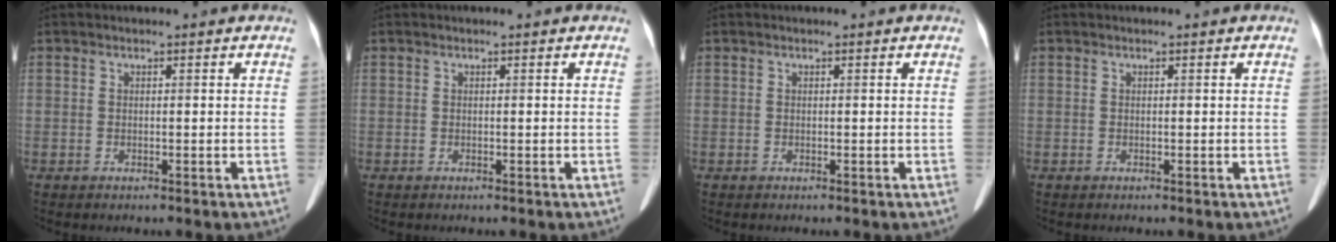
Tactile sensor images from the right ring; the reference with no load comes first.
{"total": 0.0}
{"total": 0.0}
{"total": 0.0}